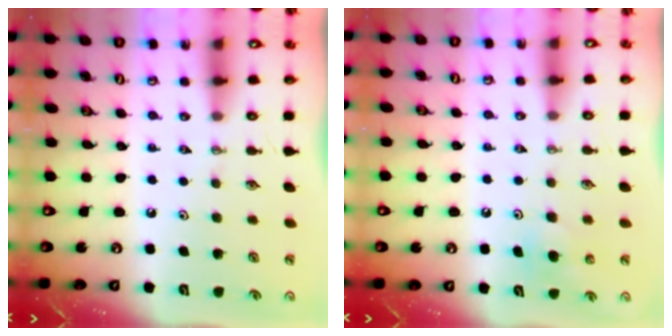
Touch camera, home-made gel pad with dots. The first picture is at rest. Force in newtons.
{"total": 5.0, "press": 4.9, "slide": 0.9}